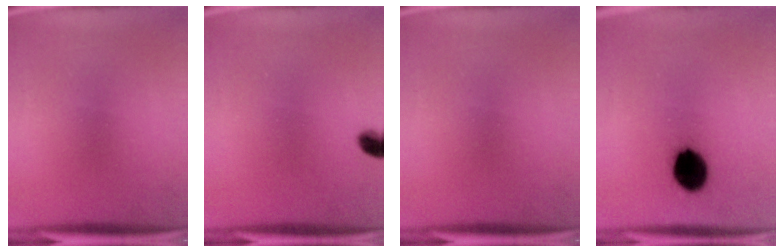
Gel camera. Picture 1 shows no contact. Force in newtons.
{"total": 2.9}
{"total": 0.0}
{"total": 10.8}